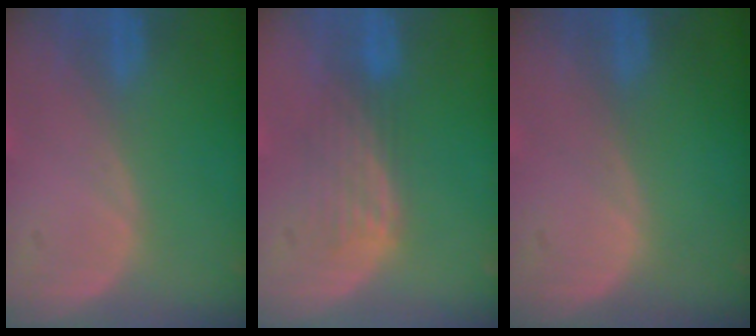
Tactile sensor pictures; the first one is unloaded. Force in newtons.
{"total": 4.6, "press": 3.8, "slide": 2.6}
{"total": 0.0}